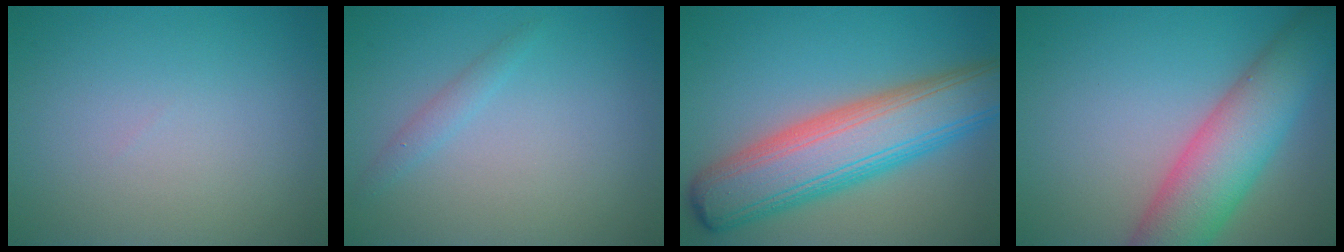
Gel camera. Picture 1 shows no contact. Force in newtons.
{"total": 1.1, "press": 1.1, "slide": 0.0}
{"total": 10.0, "press": 10.0, "slide": 0.6}
{"total": 8.2, "press": 8.2, "slide": 0.2}